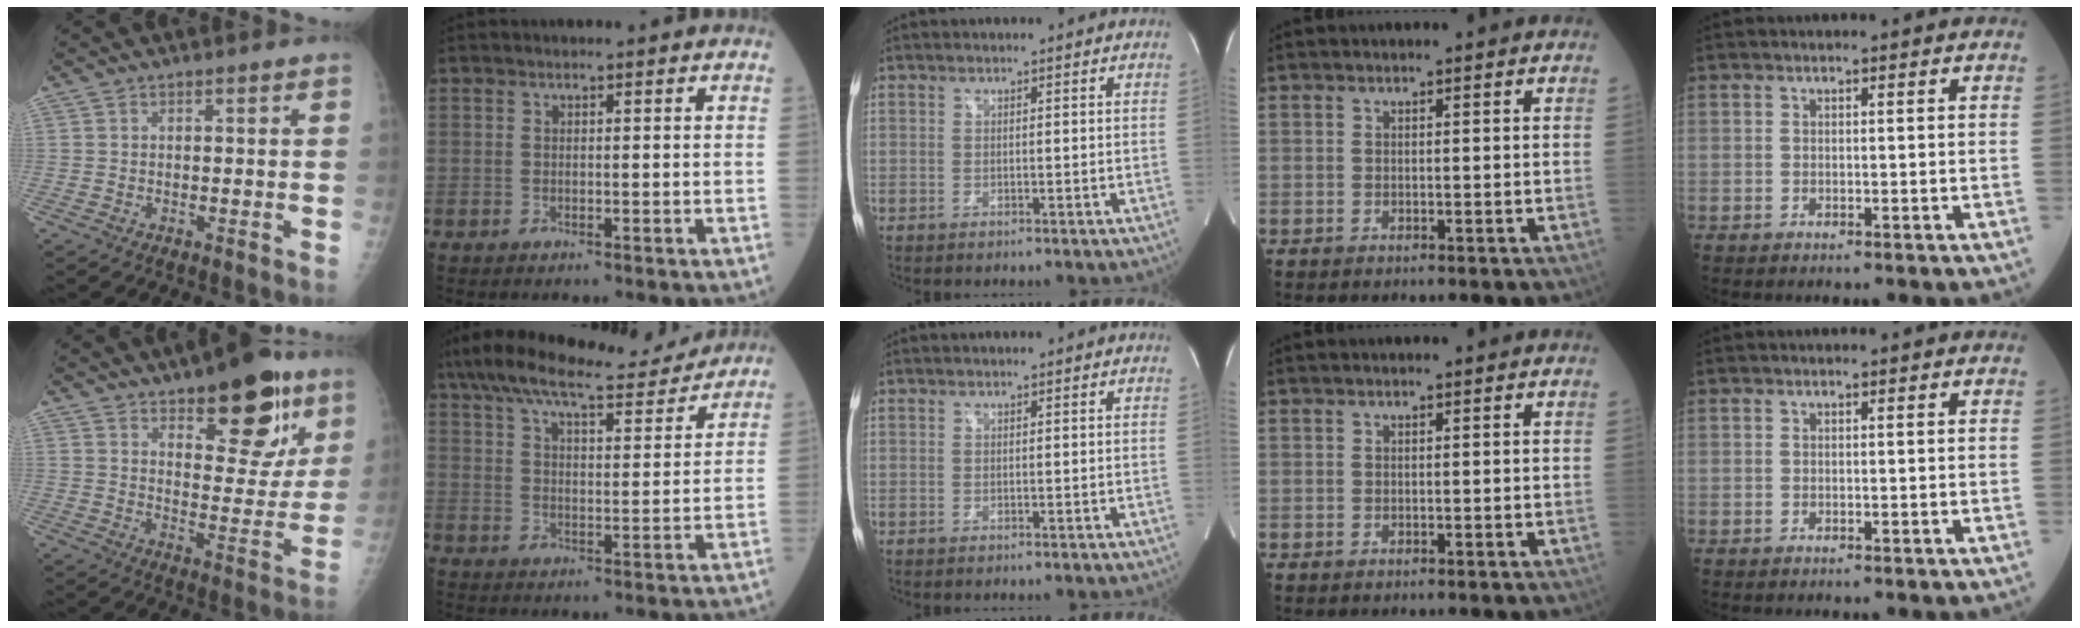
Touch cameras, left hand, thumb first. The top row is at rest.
{"thumb": {"total": 17.1, "force": [10.2, 7.2, 11.6], "torque": [-0.103, -0.057, 0.147]}, "index": {"total": 15.8, "force": [14.0, 2.1, 6.9], "torque": [-0.125, 0.018, 0.214]}}